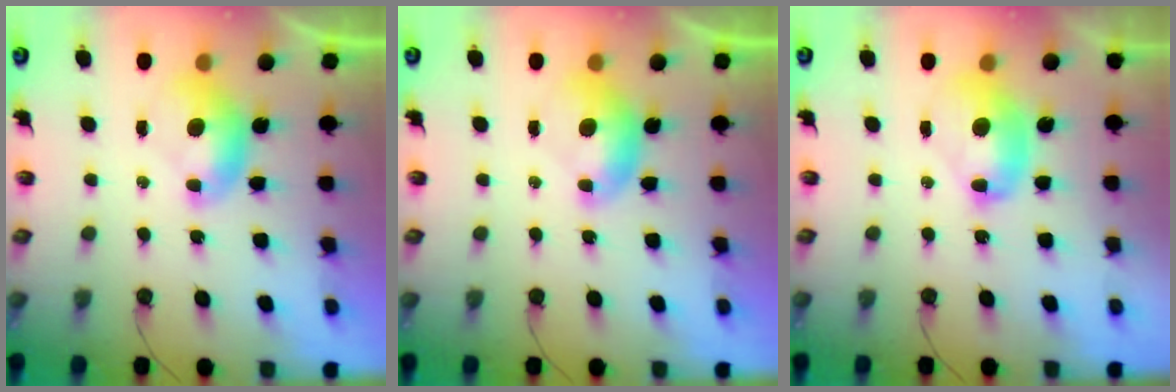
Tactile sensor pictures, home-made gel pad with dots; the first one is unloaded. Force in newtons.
{"total": 0.0}
{"total": 3.1, "press": 3.1, "slide": 0.0}